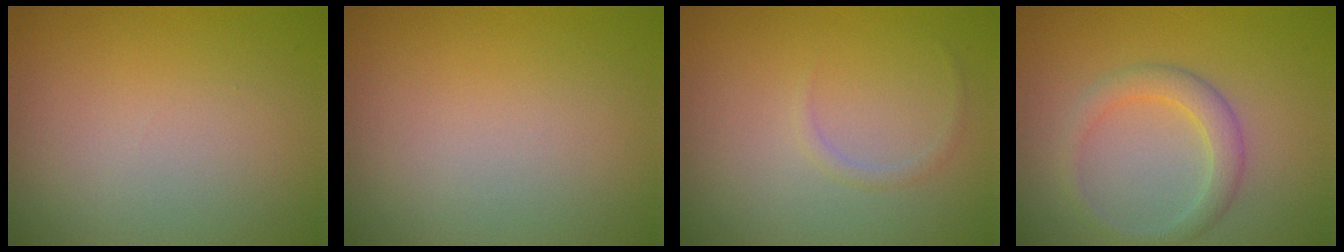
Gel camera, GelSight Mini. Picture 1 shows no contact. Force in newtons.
{"total": 0.0}
{"total": 0.7, "press": 0.7, "slide": 0.1}
{"total": 2.7, "press": 2.7, "slide": 0.0}